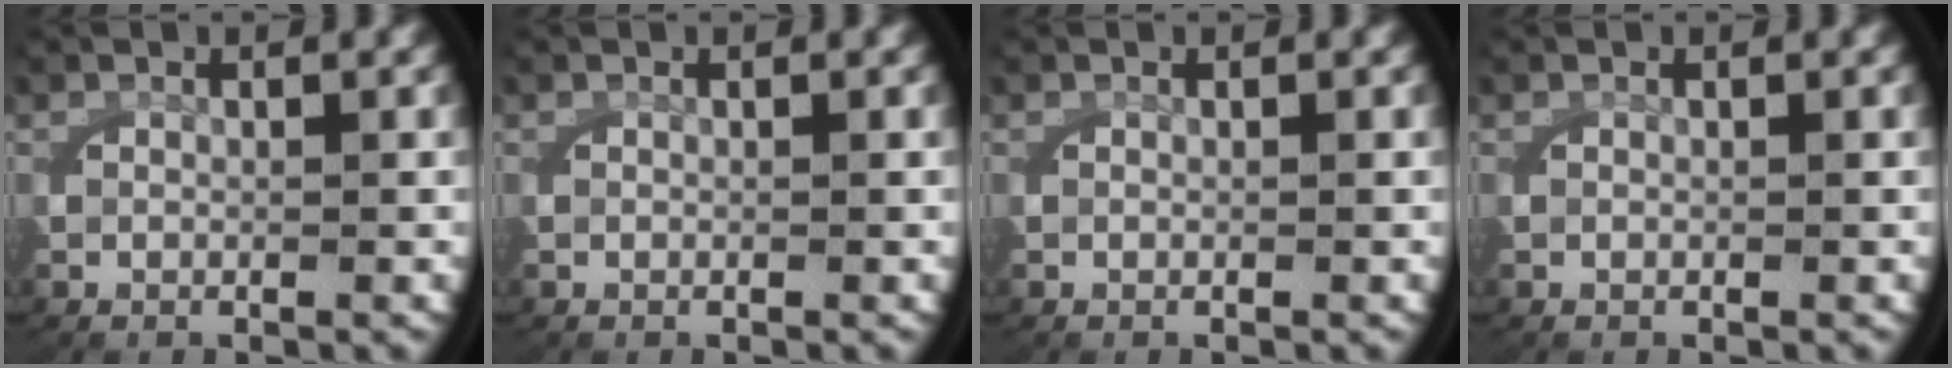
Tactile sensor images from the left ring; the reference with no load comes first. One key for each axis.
{"total": 0.0}
{"total": 0.0}
{"total": 0.0}